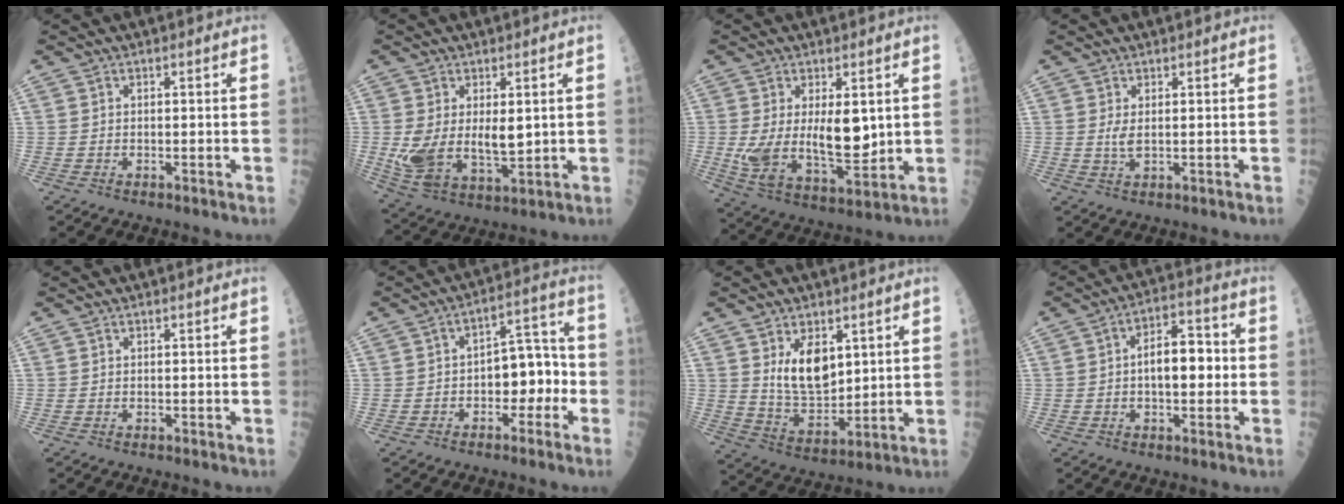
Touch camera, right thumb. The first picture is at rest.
{"total": 11.3, "force": [0.9, 6.3, 9.3], "torque": [-0.167, -0.019, 0.034]}
{"total": 13.2, "force": [1.6, 6.3, 11.5], "torque": [-0.191, -0.031, 0.042]}
{"total": 2.0, "force": [0.5, 0.7, 1.8], "torque": [-0.037, -0.007, 0.013]}
{"total": 0.0}
{"total": 8.8, "force": [-2.3, 5.5, 6.5], "torque": [-0.049, 0.044, -0.041]}
{"total": 10.4, "force": [3.8, 5.9, 7.7], "torque": [-0.107, -0.031, 0.082]}
{"total": 9.7, "force": [0.0, 4.9, 8.3], "torque": [-0.106, 0.022, -0.004]}